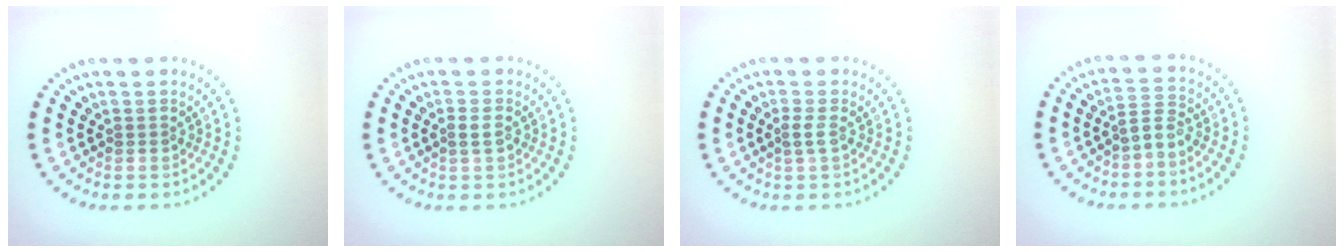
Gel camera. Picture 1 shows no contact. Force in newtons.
{"total": 1.2, "press": 1.1, "slide": 0.5}
{"total": 1.0, "press": 0.8, "slide": 0.6}
{"total": 1.8, "press": 1.3, "slide": 1.3}